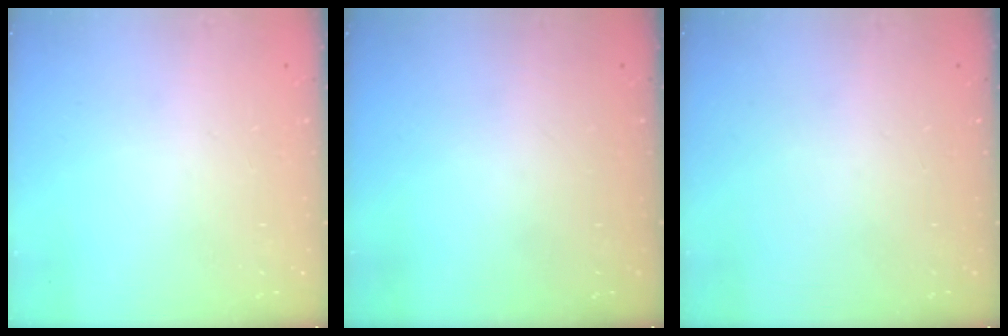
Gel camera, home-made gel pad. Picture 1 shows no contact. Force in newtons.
{"total": 0.0}
{"total": 0.0}